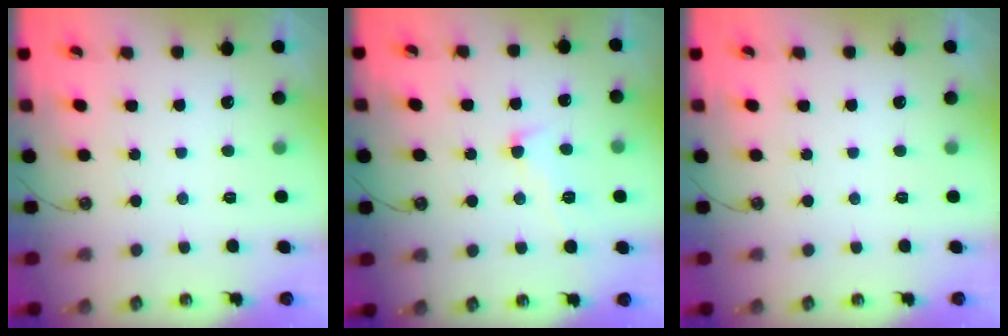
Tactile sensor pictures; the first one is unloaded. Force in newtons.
{"total": 1.0, "press": 0.3, "slide": 0.9}
{"total": 0.0}